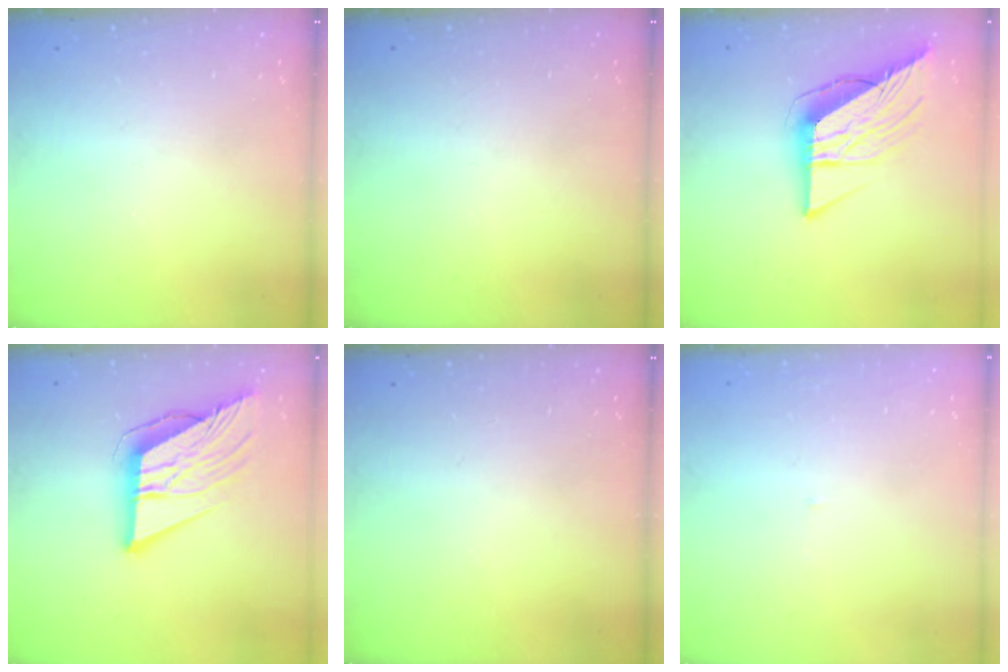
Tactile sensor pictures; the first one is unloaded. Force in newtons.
{"total": 0.0}
{"total": 11.4, "press": 11.3, "slide": 1.3}
{"total": 11.3, "press": 11.2, "slide": 1.5}
{"total": 0.0}
{"total": 2.1, "press": 2.1, "slide": 0.1}